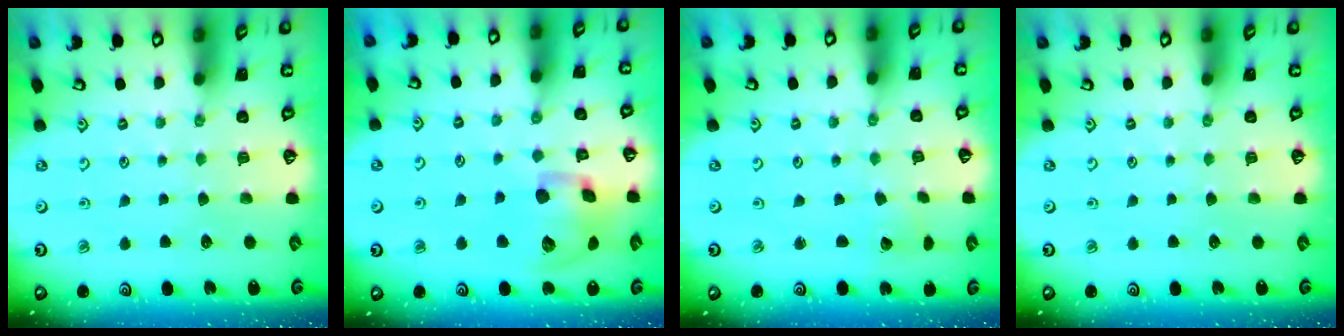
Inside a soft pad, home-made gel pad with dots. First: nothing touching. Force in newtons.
{"total": 14.8, "press": 14.6, "slide": 2.6}
{"total": 2.0, "press": 2.0, "slide": 0.1}
{"total": 0.0}